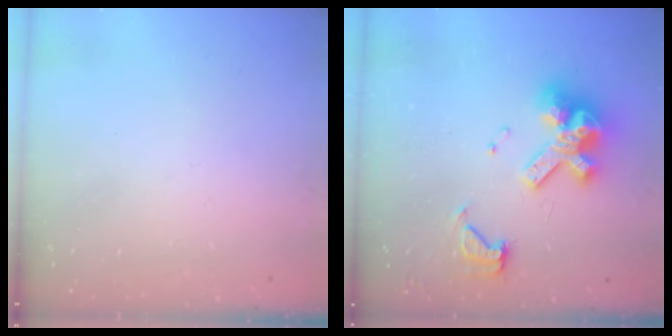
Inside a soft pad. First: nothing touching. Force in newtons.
{"total": 13.8, "press": 13.7, "slide": 1.6}